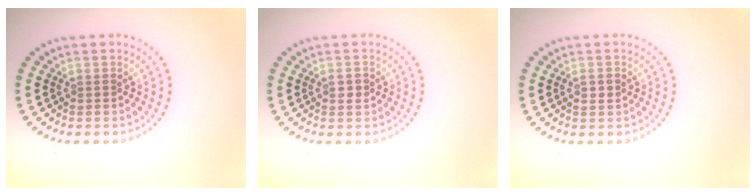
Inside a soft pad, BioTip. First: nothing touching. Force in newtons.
{"total": 1.0, "press": 1.0, "slide": 0.2}
{"total": 1.1, "press": 1.1, "slide": 0.2}